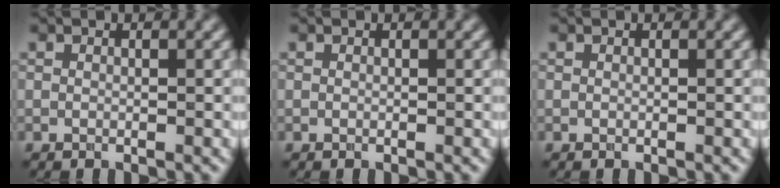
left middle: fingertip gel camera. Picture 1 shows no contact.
{"total": 0.0}
{"total": 0.0}